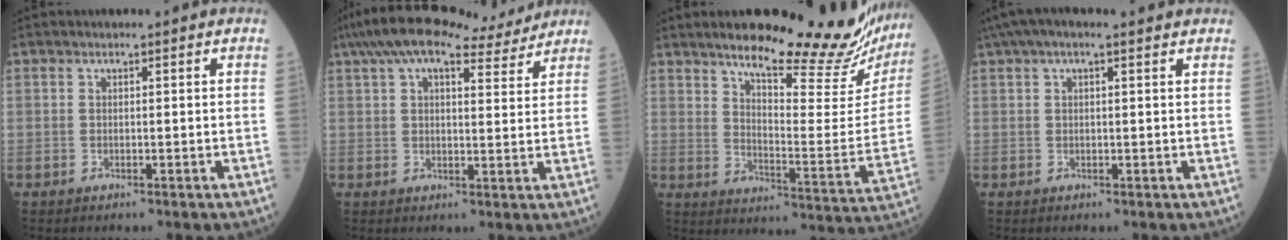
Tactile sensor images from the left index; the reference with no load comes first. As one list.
[{"total": 13.6, "force": [11.5, 3.0, 6.6], "torque": [-0.116, 0.044, 0.164]}, {"total": 24.6, "force": [21.0, 3.9, 12.3], "torque": [-0.169, -0.067, 0.264]}, {"total": 7.4, "force": [5.3, 1.7, 4.8], "torque": [-0.093, 0.051, 0.083]}]